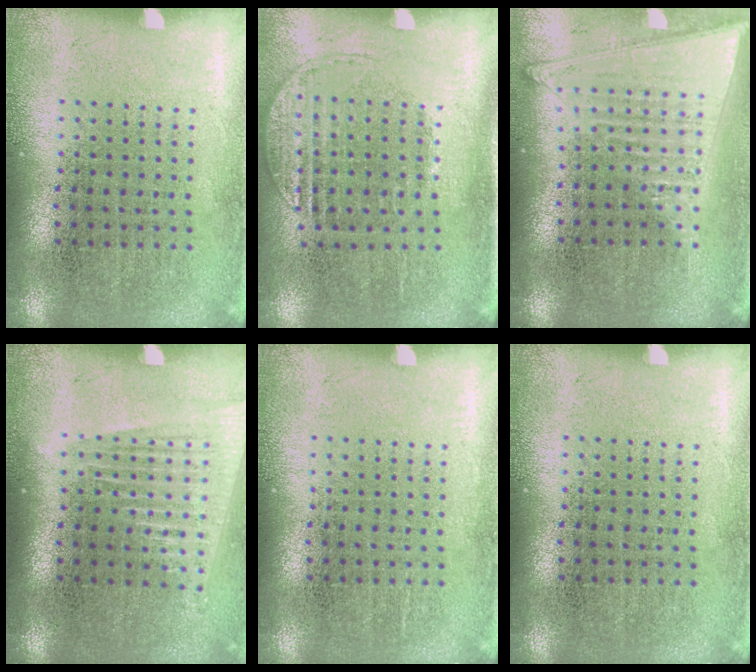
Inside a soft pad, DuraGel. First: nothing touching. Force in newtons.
{"total": 1.3, "press": 1.1, "slide": 0.6}
{"total": 1.4, "press": 1.3, "slide": 0.5}
{"total": 1.5, "press": 1.3, "slide": 0.6}
{"total": 0.0}
{"total": 0.0}